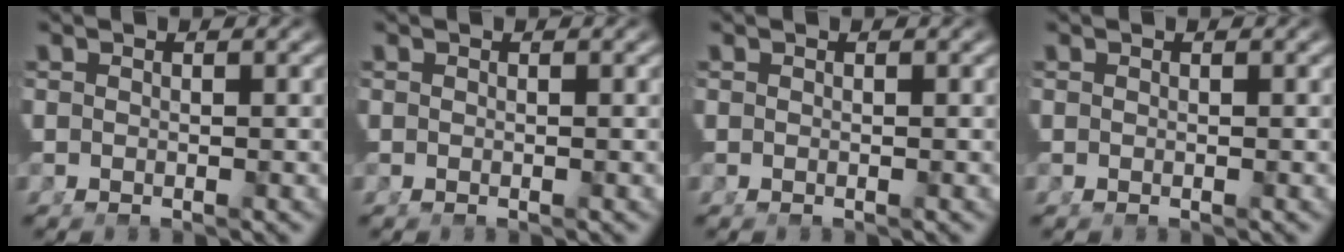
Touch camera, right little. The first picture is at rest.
{"total": 0.0}
{"total": 0.0}
{"total": 0.0}